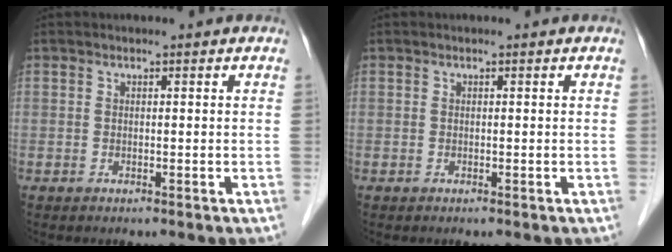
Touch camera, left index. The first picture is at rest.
{"total": 0.0}